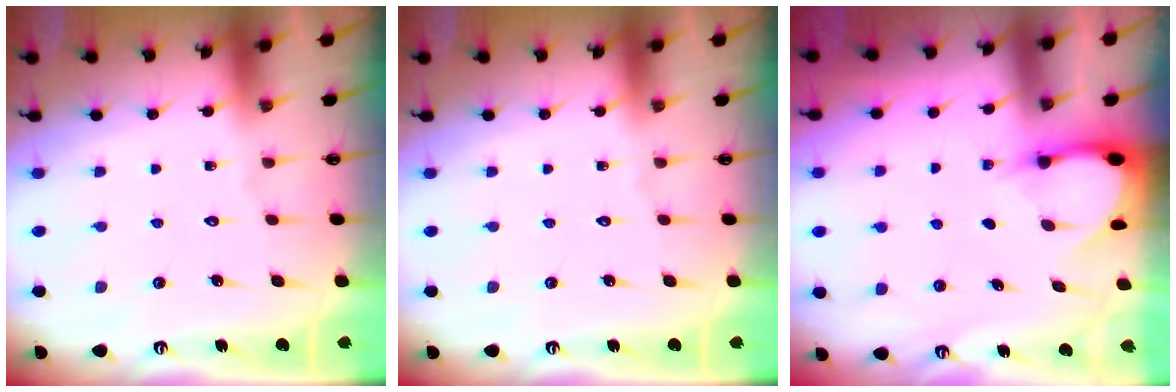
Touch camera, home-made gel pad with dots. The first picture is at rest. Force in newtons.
{"total": 0.0}
{"total": 2.9, "press": 2.9, "slide": 0.3}